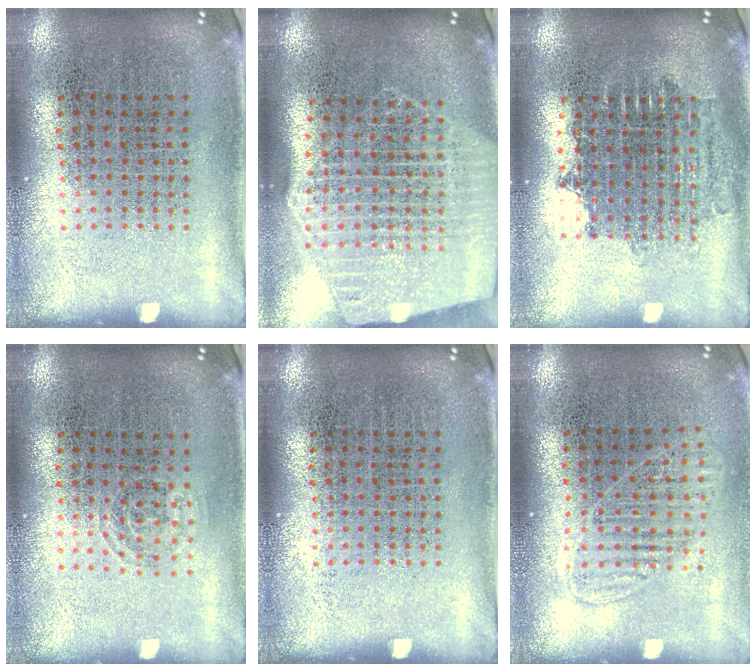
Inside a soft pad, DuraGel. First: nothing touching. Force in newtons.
{"total": 2.6, "press": 2.2, "slide": 1.4}
{"total": 1.7, "press": 1.4, "slide": 1.0}
{"total": 0.8, "press": 0.6, "slide": 0.5}
{"total": 0.0}
{"total": 1.3, "press": 1.1, "slide": 0.6}